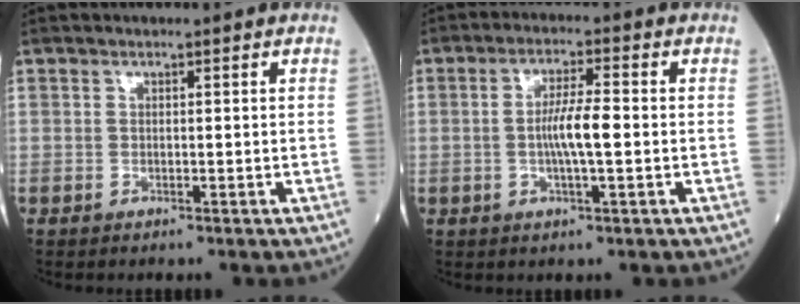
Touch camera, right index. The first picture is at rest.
{"total": 5.6, "force": [-0.5, 0.5, 5.6], "torque": [-0.107, 0.002, -0.012]}